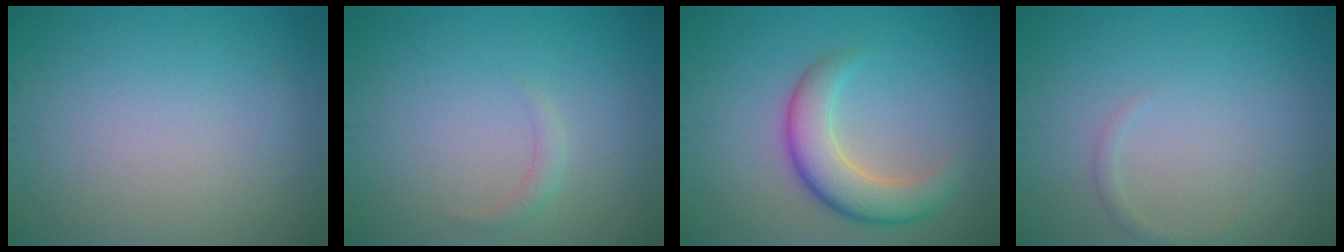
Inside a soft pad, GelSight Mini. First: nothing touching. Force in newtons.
{"total": 1.0, "press": 1.0, "slide": 0.0}
{"total": 5.2, "press": 5.2, "slide": 0.4}
{"total": 0.8, "press": 0.8, "slide": 0.0}